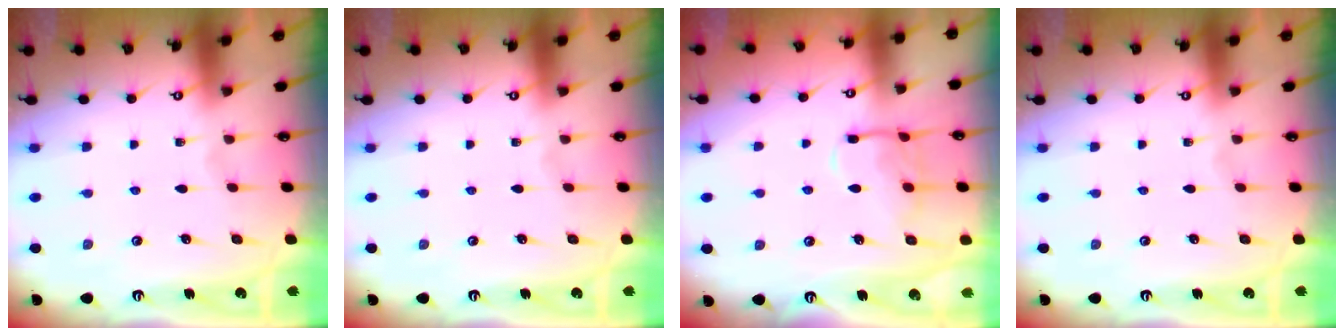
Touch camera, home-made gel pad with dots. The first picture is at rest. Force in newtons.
{"total": 0.0}
{"total": 9.7, "press": 9.7, "slide": 0.7}
{"total": 0.0}